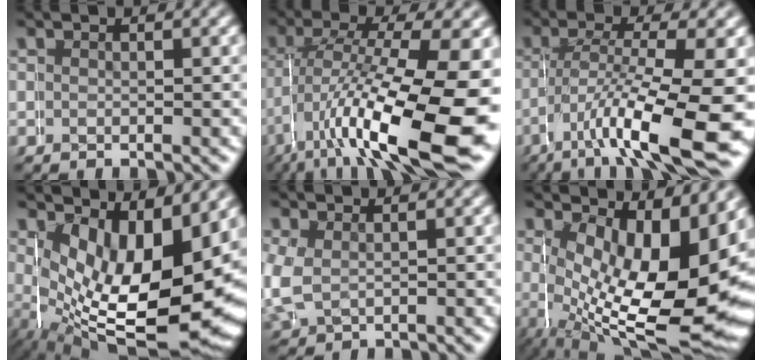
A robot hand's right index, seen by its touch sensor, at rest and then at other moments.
{"total": 11.8, "force": [-3.1, 4.3, 10.5], "torque": [-0.164, -0.025, -0.025]}
{"total": 9.3, "force": [-3.8, 2.4, 8.1], "torque": [-0.139, -0.022, -0.049]}
{"total": 15.0, "force": [-0.6, 7.6, 13.0], "torque": [-0.223, -0.067, 0.035]}
{"total": 4.4, "force": [-0.6, 3.9, 1.9], "torque": [-0.073, -0.025, 0.006]}
{"total": 15.0, "force": [-1.2, 7.0, 13.3], "torque": [-0.218, -0.065, 0.026]}